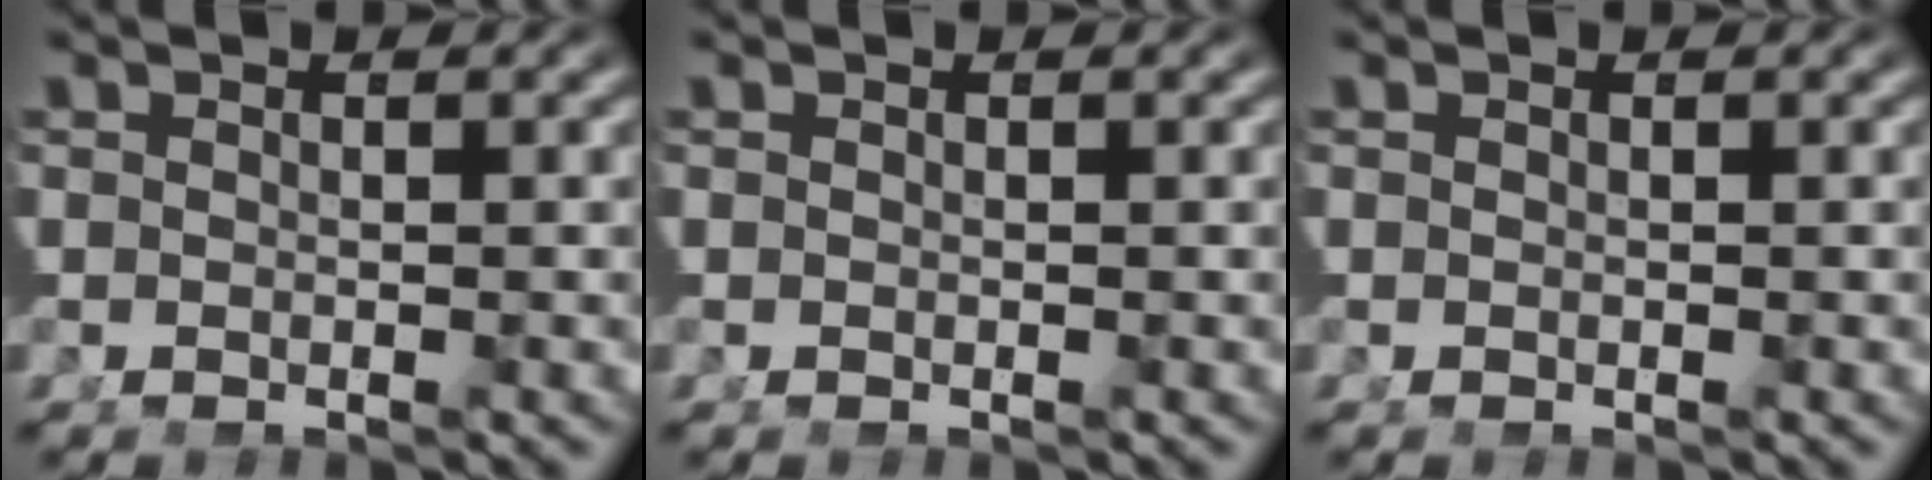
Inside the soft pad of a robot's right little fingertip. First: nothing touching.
{"total": 0.0}
{"total": 0.0}